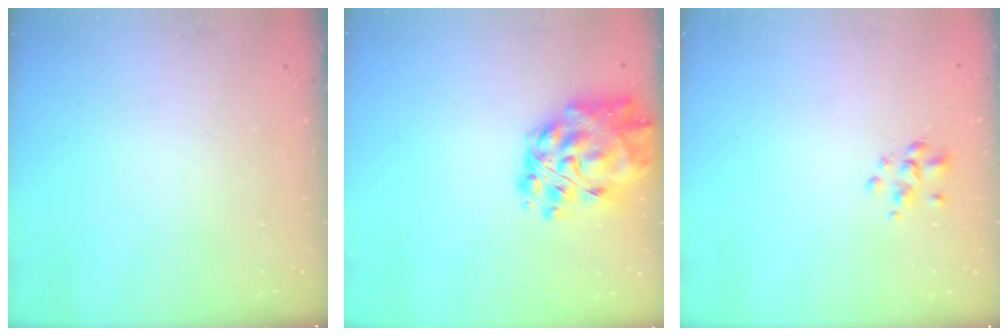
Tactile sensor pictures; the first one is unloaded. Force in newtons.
{"total": 15.7, "press": 15.0, "slide": 4.9}
{"total": 2.7, "press": 2.5, "slide": 0.9}